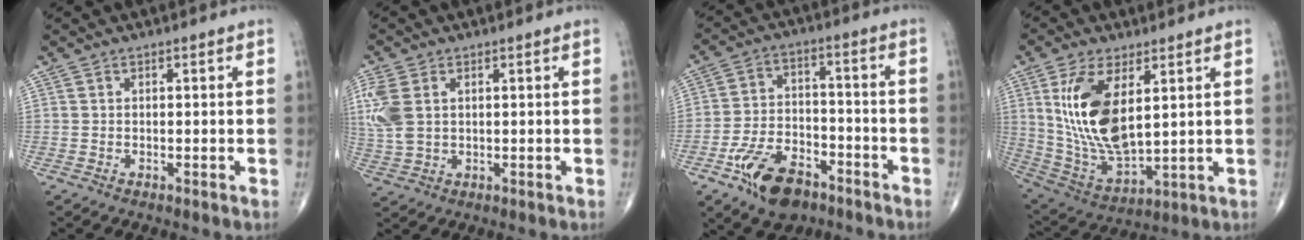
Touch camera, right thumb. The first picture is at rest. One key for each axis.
{"total": 8.1, "fx": 1.9, "fy": 5.2, "fz": 5.9, "tx": -0.161, "ty": 0.006, "tz": 0.047}
{"total": 12.6, "fx": -7.5, "fy": 7.0, "fz": 7.4, "tx": -0.113, "ty": 0.044, "tz": -0.130}
{"total": 16.5, "fx": 4.4, "fy": 7.6, "fz": 13.9, "tx": -0.268, "ty": -0.026, "tz": 0.101}